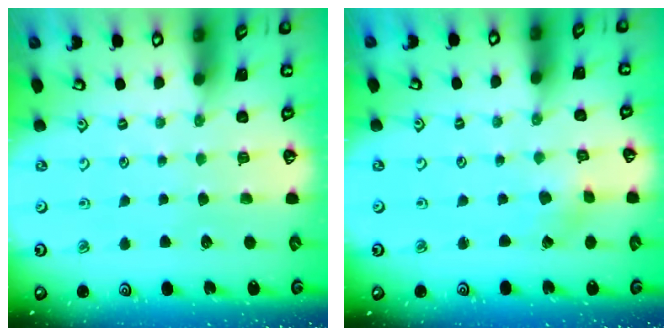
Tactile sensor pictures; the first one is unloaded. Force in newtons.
{"total": 1.1, "press": 1.0, "slide": 0.1}